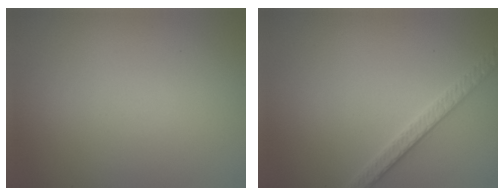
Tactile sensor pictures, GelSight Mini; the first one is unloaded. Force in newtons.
{"total": 2.6, "press": 2.5, "slide": 0.8}